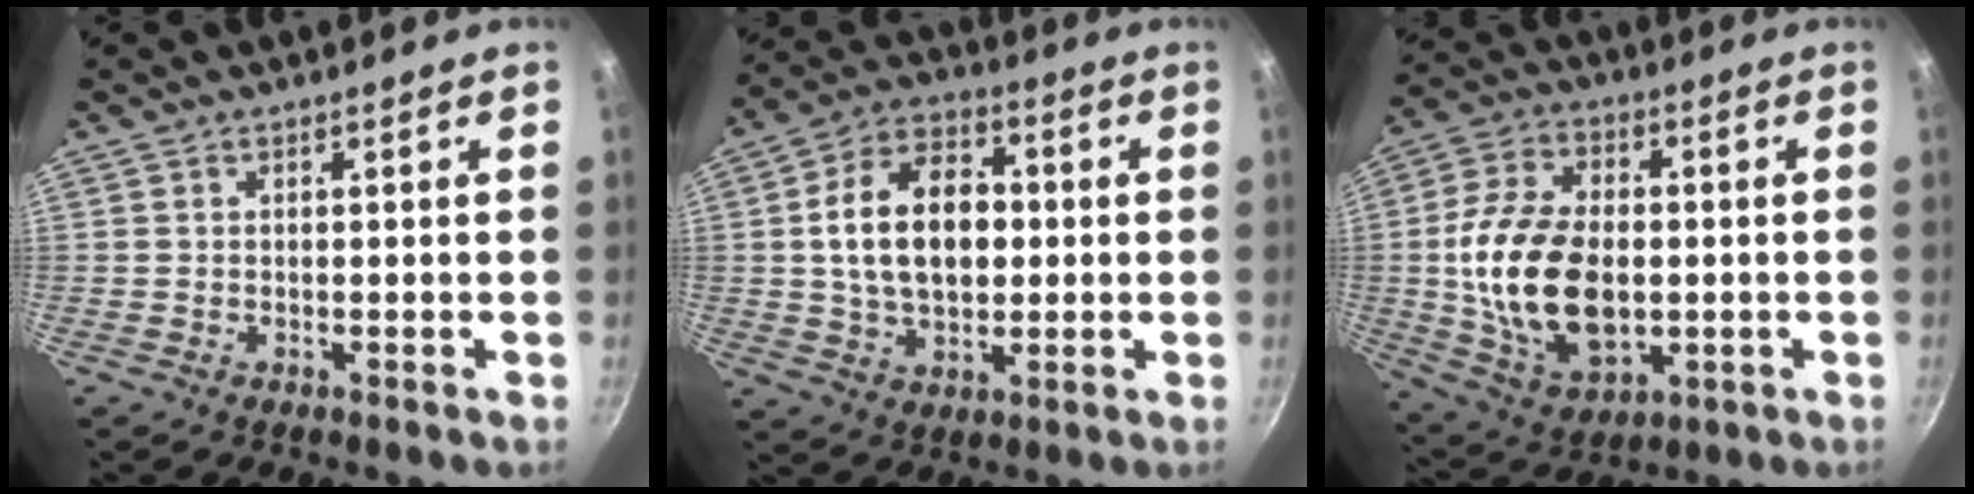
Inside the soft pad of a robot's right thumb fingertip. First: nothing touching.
{"total": 15.8, "force": [1.0, 10.4, 11.8], "torque": [-0.168, 0.020, 0.010]}
{"total": 19.7, "force": [-1.1, 12.4, 15.2], "torque": [-0.272, 0.009, -0.011]}